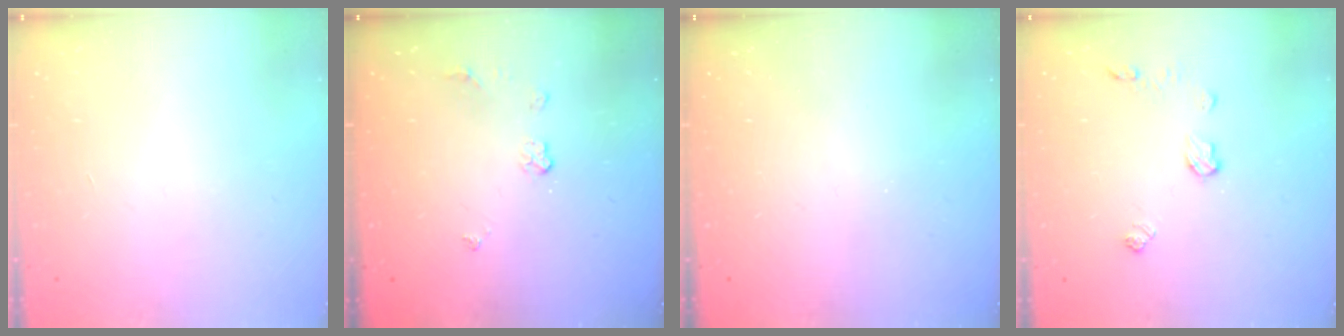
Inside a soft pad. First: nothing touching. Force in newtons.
{"total": 3.7, "press": 3.6, "slide": 0.5}
{"total": 0.0}
{"total": 7.2, "press": 7.2, "slide": 0.7}